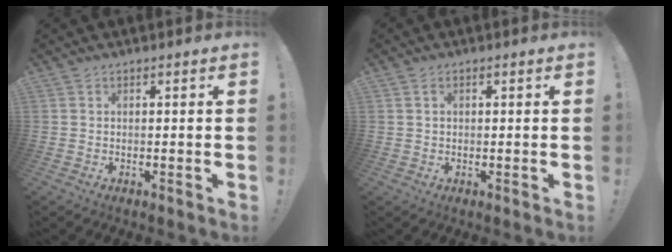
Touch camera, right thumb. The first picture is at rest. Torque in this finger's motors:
{"motor_torque": [-0.02, -0.08, -0.13, 0.38, 0.07]}